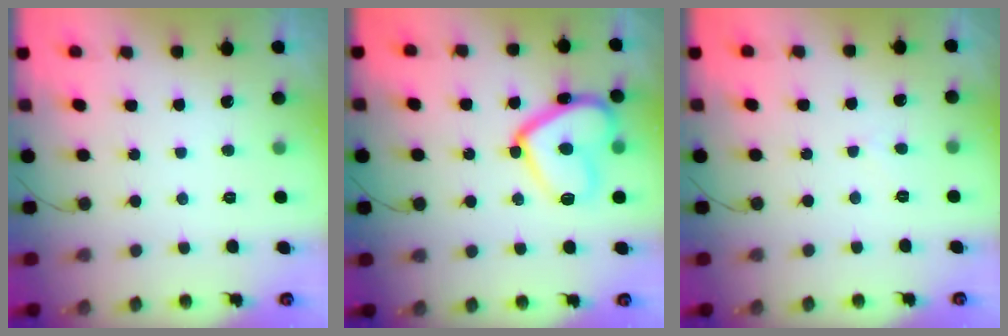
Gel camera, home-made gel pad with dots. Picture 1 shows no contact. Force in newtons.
{"total": 16.8, "press": 16.7, "slide": 1.4}
{"total": 2.3, "press": 2.3, "slide": 0.3}